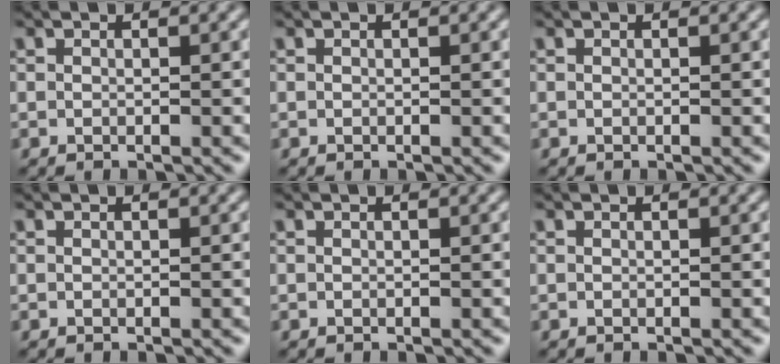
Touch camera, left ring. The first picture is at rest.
{"total": 0.0}
{"total": 0.0}
{"total": 0.0}
{"total": 0.0}
{"total": 0.0}